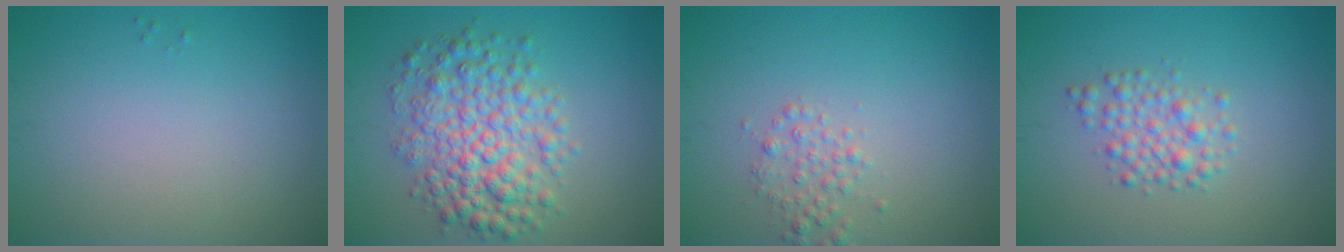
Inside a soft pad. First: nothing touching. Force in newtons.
{"total": 6.4, "press": 6.4, "slide": 0.1}
{"total": 1.7, "press": 1.7, "slide": 0.0}
{"total": 2.6, "press": 2.6, "slide": 0.0}